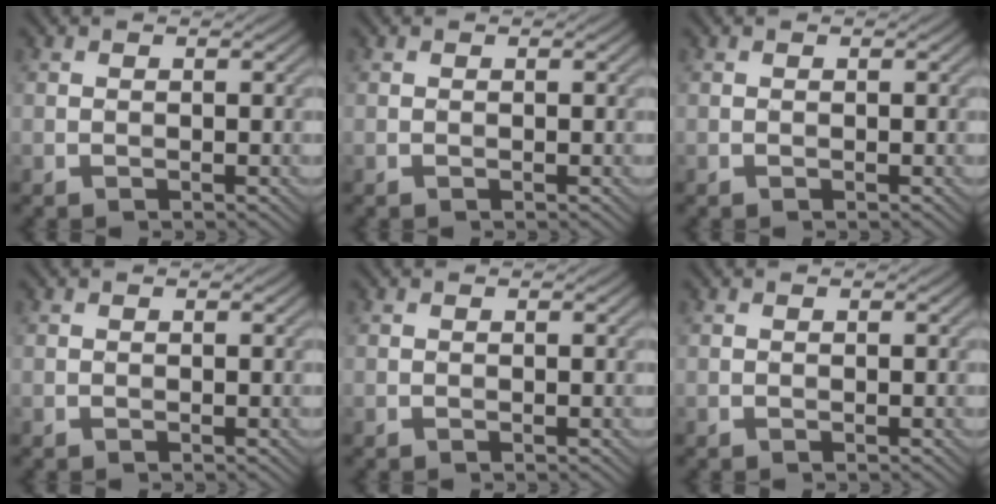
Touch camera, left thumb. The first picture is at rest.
{"total": 0.0}
{"total": 0.0}
{"total": 0.0}
{"total": 0.0}
{"total": 0.0}